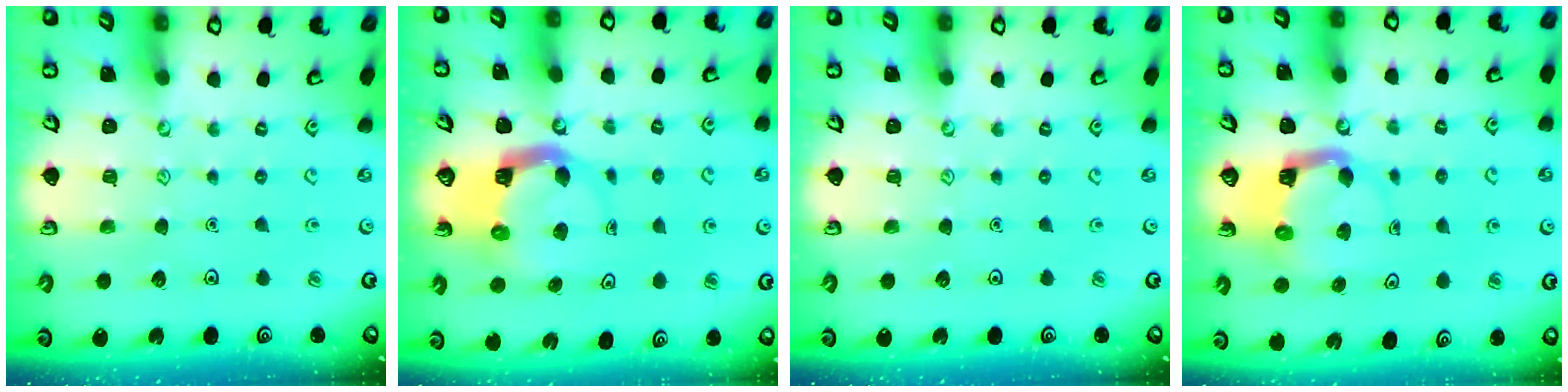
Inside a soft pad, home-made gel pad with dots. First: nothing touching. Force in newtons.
{"total": 4.8, "press": 4.7, "slide": 0.8}
{"total": 0.0}
{"total": 3.7, "press": 3.6, "slide": 0.7}